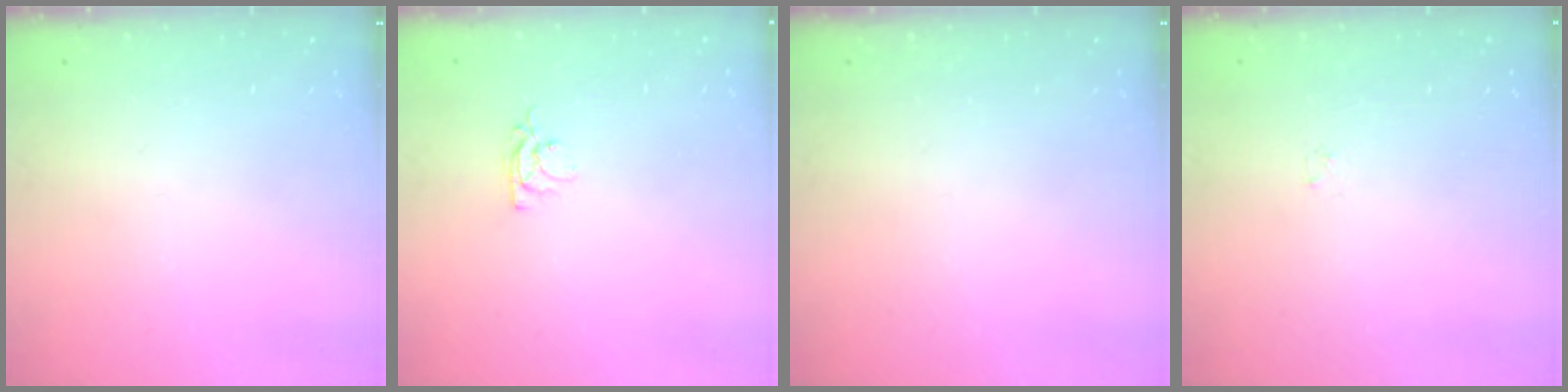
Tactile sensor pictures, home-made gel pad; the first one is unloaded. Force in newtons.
{"total": 3.9, "press": 3.9, "slide": 0.4}
{"total": 0.0}
{"total": 0.8, "press": 0.8, "slide": 0.2}